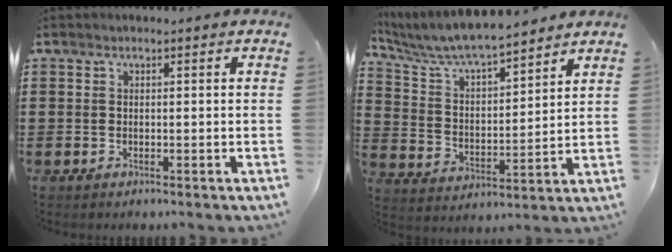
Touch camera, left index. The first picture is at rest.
{"total": 6.6, "force": [6.3, 0.7, 2.1], "torque": [-0.071, -0.037, 0.105]}